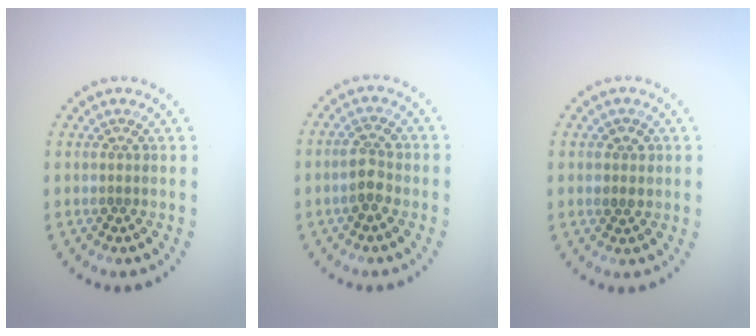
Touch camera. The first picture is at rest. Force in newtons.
{"total": 2.1, "press": 2.1, "slide": 0.3}
{"total": 1.5, "press": 1.4, "slide": 0.4}